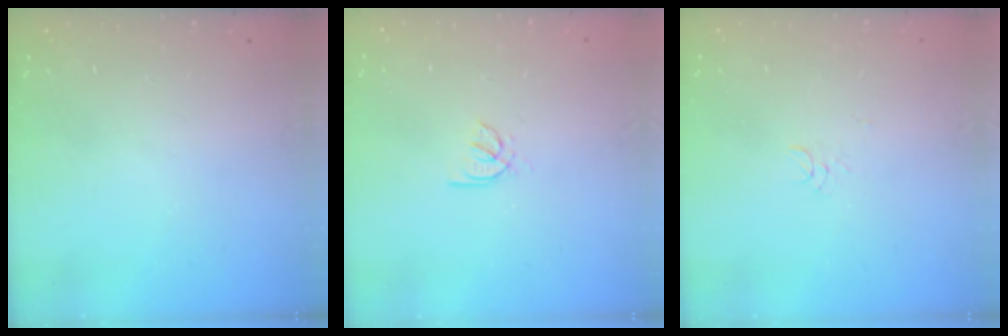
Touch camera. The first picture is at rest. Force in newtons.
{"total": 1.8, "press": 1.8, "slide": 0.3}
{"total": 3.1, "press": 3.1, "slide": 0.2}